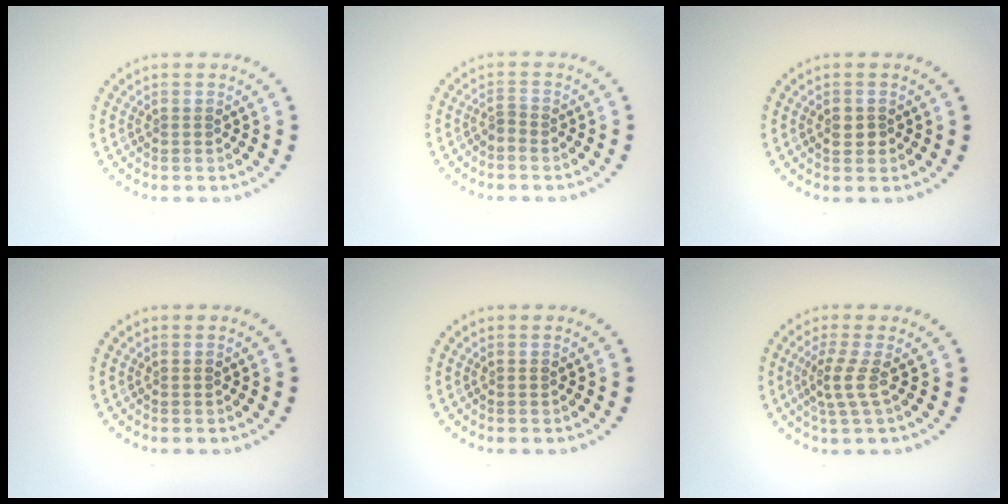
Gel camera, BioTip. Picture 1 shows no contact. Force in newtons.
{"total": 0.8, "press": 0.3, "slide": 0.7}
{"total": 1.3, "press": 1.3, "slide": 0.2}
{"total": 0.0}
{"total": 0.0}
{"total": 2.3, "press": 1.5, "slide": 1.7}